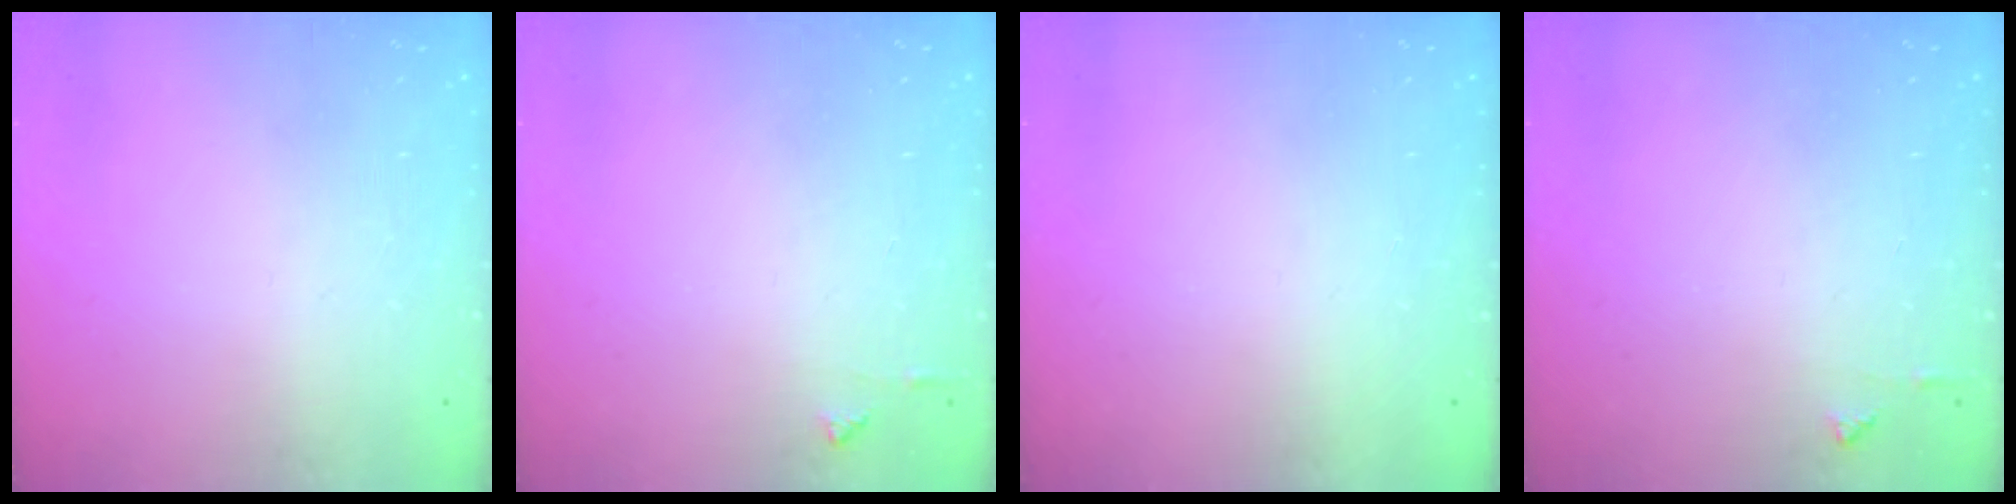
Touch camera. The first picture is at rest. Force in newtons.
{"total": 3.5, "press": 3.4, "slide": 0.5}
{"total": 1.6, "press": 1.5, "slide": 0.1}
{"total": 3.5, "press": 3.4, "slide": 0.5}